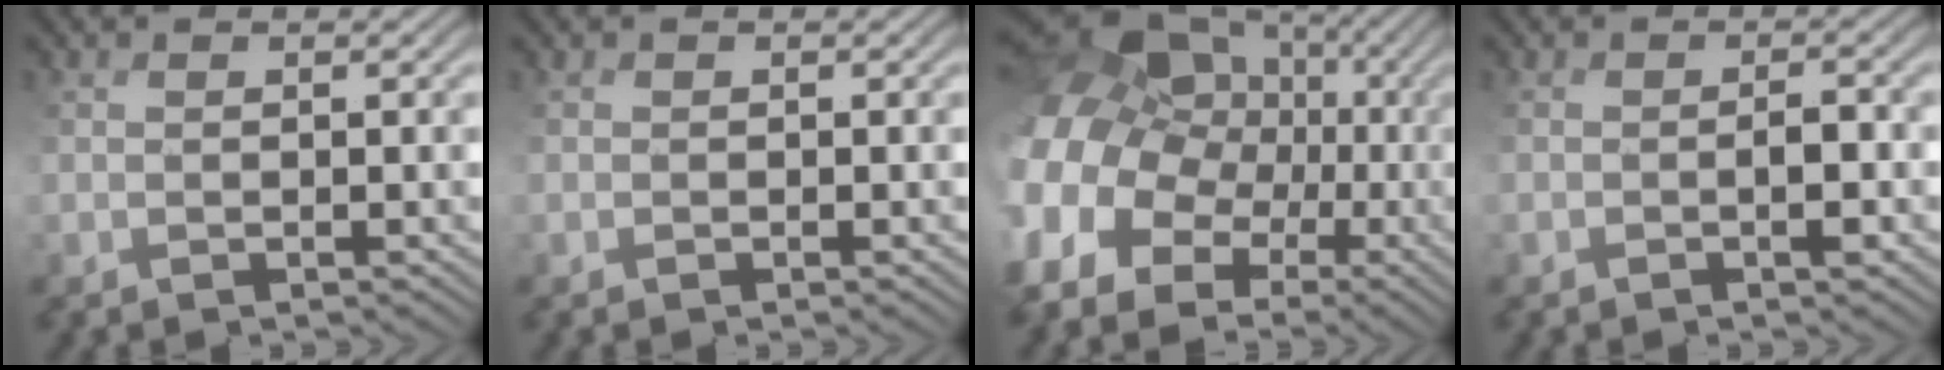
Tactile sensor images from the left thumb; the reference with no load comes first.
{"total": 0.6, "force": [-0.2, 0.5, 0.2], "torque": [-0.005, -0.002, -0.004]}
{"total": 16.7, "force": [-2.7, 13.6, 9.3], "torque": [-0.243, -0.015, -0.058]}
{"total": 2.5, "force": [-0.9, 0.8, 2.2], "torque": [-0.029, 0.006, -0.010]}